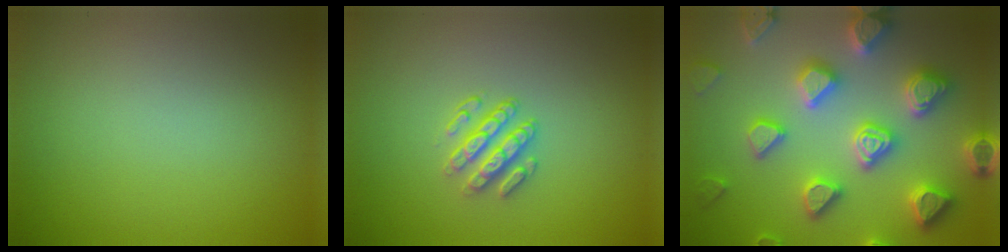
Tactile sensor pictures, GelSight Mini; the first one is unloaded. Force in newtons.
{"total": 2.9, "press": 2.4, "slide": 1.6}
{"total": 7.4, "press": 7.3, "slide": 1.6}